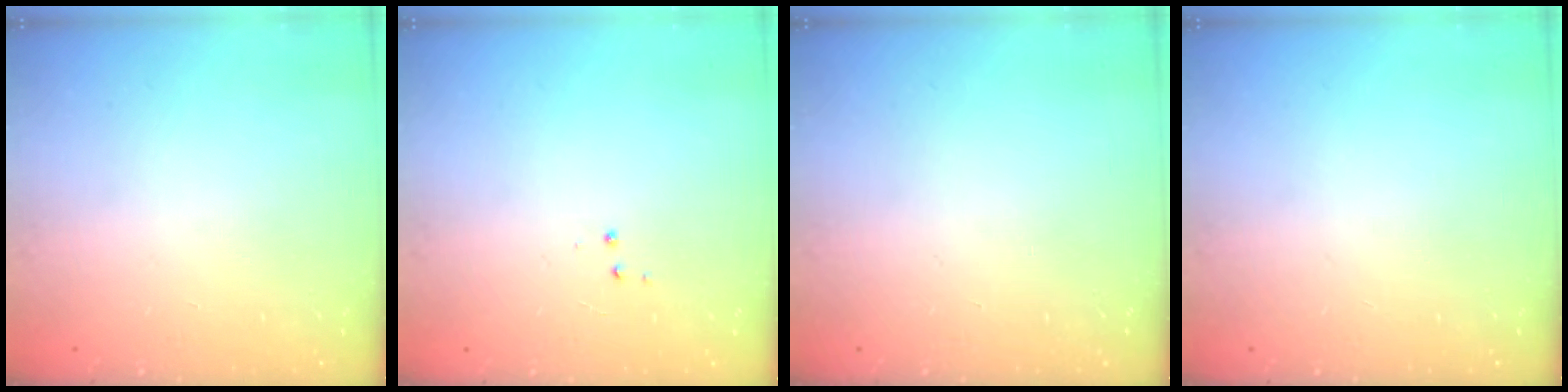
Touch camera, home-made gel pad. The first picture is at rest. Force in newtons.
{"total": 2.9, "press": 2.8, "slide": 0.4}
{"total": 0.0}
{"total": 0.0}